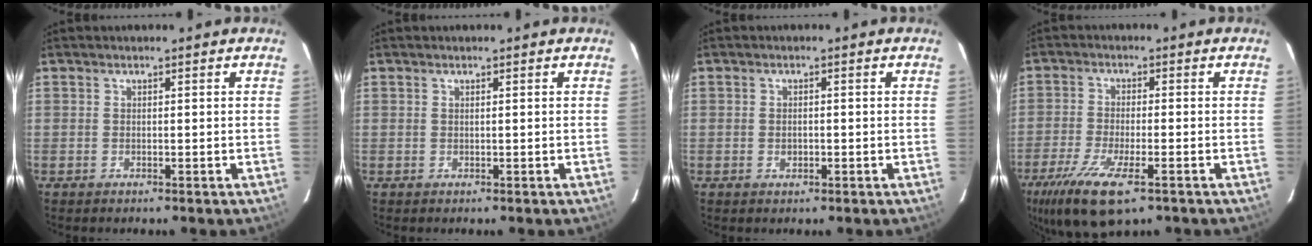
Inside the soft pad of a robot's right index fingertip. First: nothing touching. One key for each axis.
{"total": 0.0}
{"total": 1.4, "fx": -0.4, "fy": 1.0, "fz": 0.8, "tx": -0.014, "ty": 0.001, "tz": -0.006}
{"total": 12.9, "fx": -7.8, "fy": 3.8, "fz": 9.6, "tx": -0.212, "ty": -0.048, "tz": -0.139}